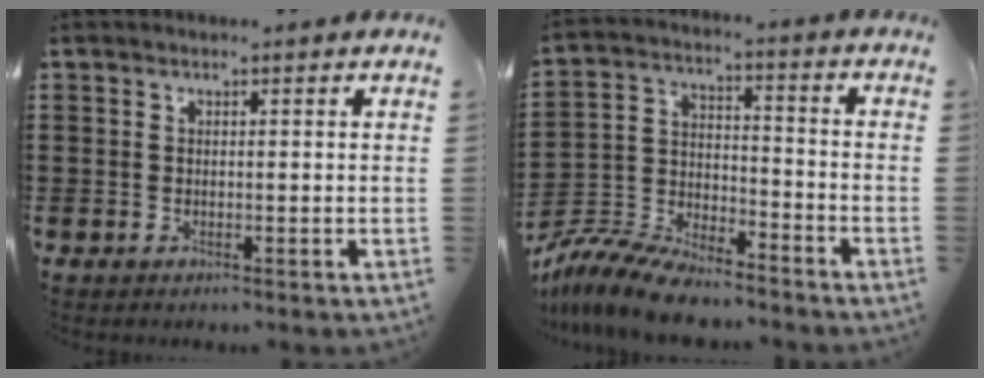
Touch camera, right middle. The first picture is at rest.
{"total": 10.5, "force": [-9.9, 1.8, 3.0], "torque": [-0.067, 0.022, -0.200]}